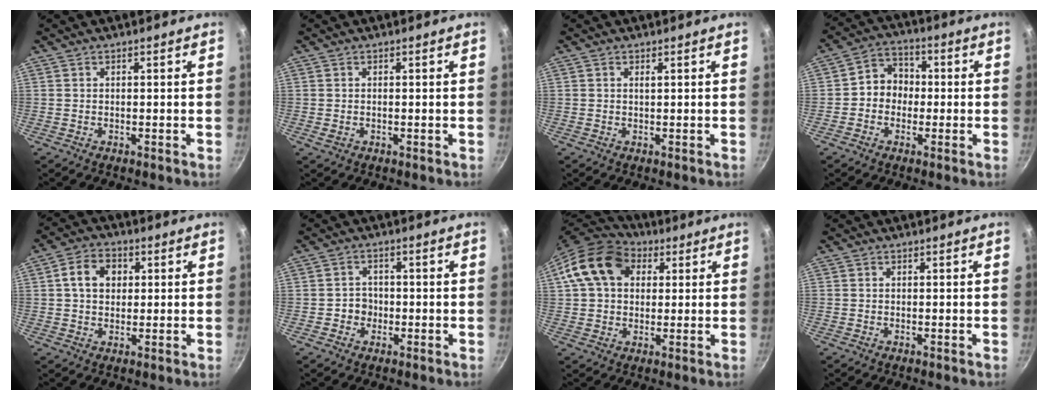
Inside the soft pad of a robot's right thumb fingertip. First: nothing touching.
{"total": 0.7, "force": [-0.1, 0.4, 0.6], "torque": [-0.010, 0.000, -0.001]}
{"total": 0.5, "force": [0.2, 0.1, 0.4], "torque": [-0.009, 0.000, 0.004]}
{"total": 6.9, "force": [-0.5, 6.1, 3.2], "torque": [-0.013, 0.019, -0.023]}
{"total": 7.2, "force": [1.6, 5.6, 4.2], "torque": [-0.051, 0.006, 0.016]}
{"total": 3.2, "force": [-0.9, 2.9, 1.0], "torque": [0.008, 0.010, -0.017]}
{"total": 14.4, "force": [4.1, 10.9, 8.5], "torque": [-0.133, 0.022, 0.057]}
{"total": 0.0}